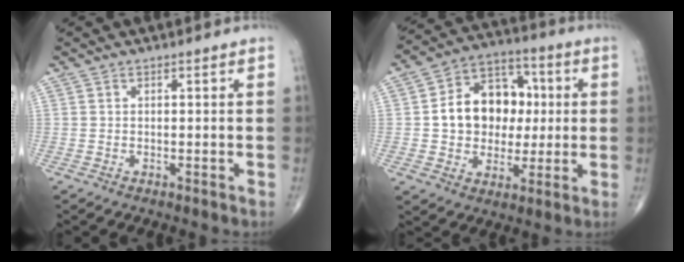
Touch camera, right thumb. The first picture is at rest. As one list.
[{"total": 15.1, "force": [1.0, 11.9, 9.3], "torque": [-0.100, 0.026, 0.016]}]